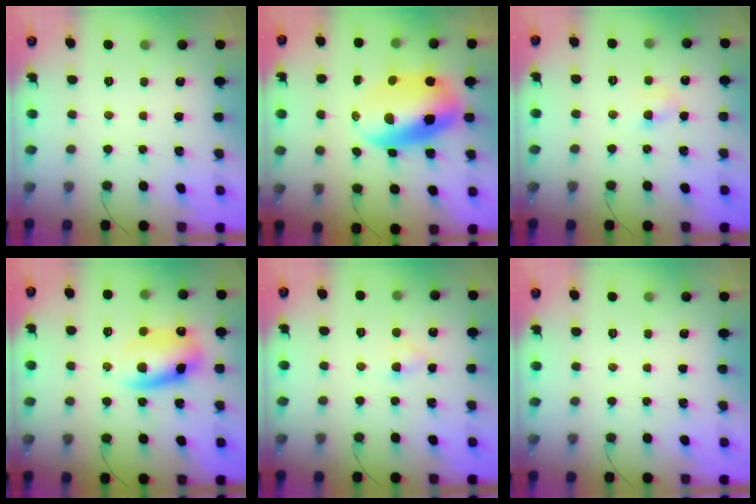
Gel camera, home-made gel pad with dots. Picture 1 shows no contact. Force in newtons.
{"total": 13.3, "press": 12.9, "slide": 3.1}
{"total": 4.1, "press": 3.9, "slide": 1.2}
{"total": 11.5, "press": 11.3, "slide": 2.5}
{"total": 3.0, "press": 2.7, "slide": 1.3}
{"total": 0.0}